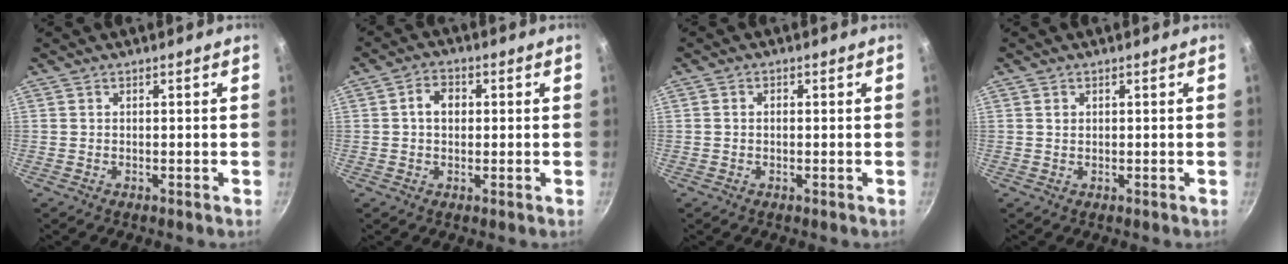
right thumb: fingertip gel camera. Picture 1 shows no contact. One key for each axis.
{"total": 4.5, "fx": 0.6, "fy": 3.4, "fz": 2.9, "tx": -0.032, "ty": 0.011, "tz": 0.002}
{"total": 1.1, "fx": 0.0, "fy": 0.9, "fz": 0.7, "tx": -0.012, "ty": 0.006, "tz": -0.002}
{"total": 1.1, "fx": 0.4, "fy": 0.9, "fz": 0.5, "tx": -0.008, "ty": 0.001, "tz": 0.007}